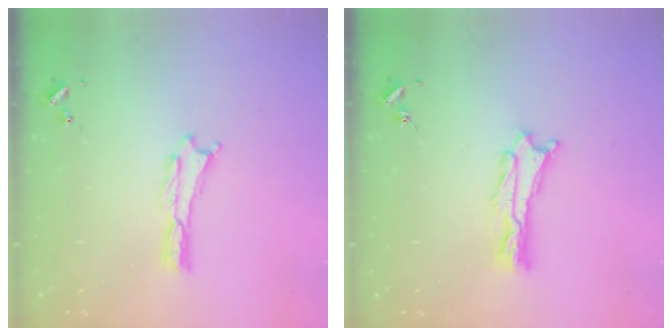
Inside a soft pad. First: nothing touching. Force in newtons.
{"total": 2.4, "press": 2.4, "slide": 0.3}